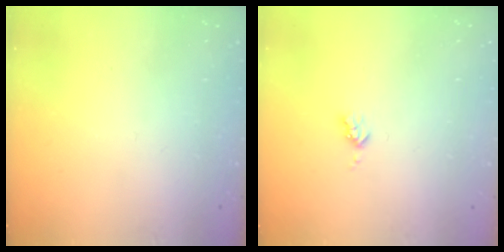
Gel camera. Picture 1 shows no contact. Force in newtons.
{"total": 3.0, "press": 3.0, "slide": 0.3}